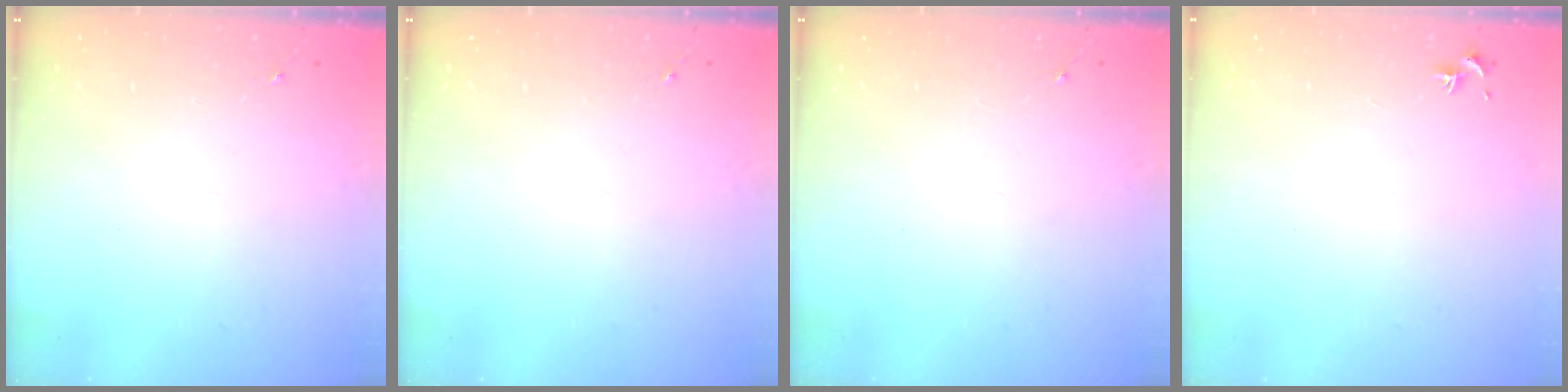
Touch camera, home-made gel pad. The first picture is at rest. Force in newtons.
{"total": 0.0}
{"total": 0.0}
{"total": 0.7, "press": 0.6, "slide": 0.5}